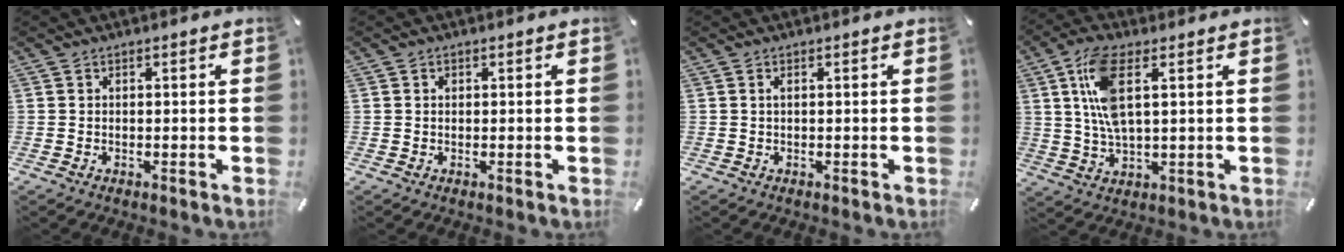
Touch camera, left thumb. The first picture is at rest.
{"total": 0.5, "force": [0.2, 0.5, 0.1], "torque": [-0.002, 0.003, 0.003]}
{"total": 0.7, "force": [0.1, 0.1, 0.7], "torque": [-0.015, -0.001, 0.001]}
{"total": 11.2, "force": [3.6, 4.4, 9.6], "torque": [-0.217, -0.005, 0.060]}